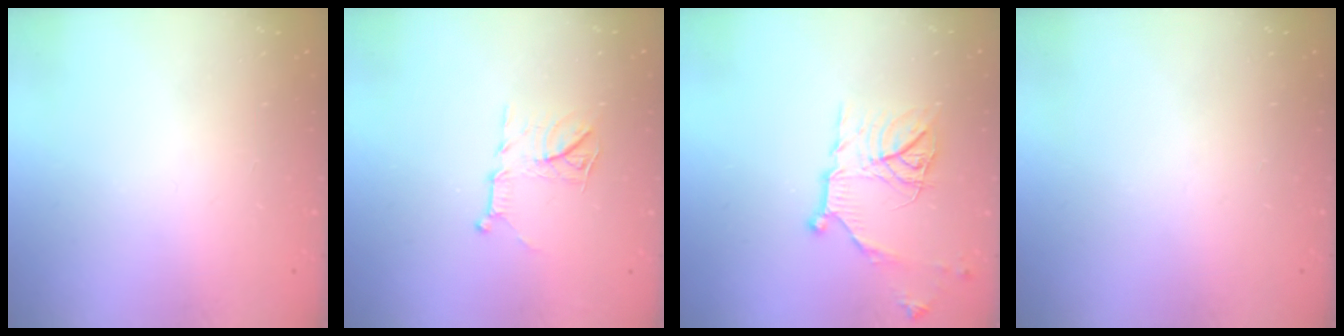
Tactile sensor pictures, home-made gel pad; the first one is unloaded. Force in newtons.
{"total": 10.6, "press": 10.6, "slide": 0.8}
{"total": 14.7, "press": 14.7, "slide": 0.2}
{"total": 0.0}